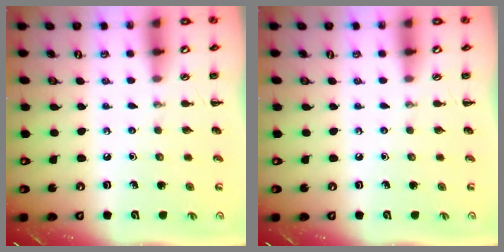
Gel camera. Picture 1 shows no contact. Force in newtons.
{"total": 0.0}